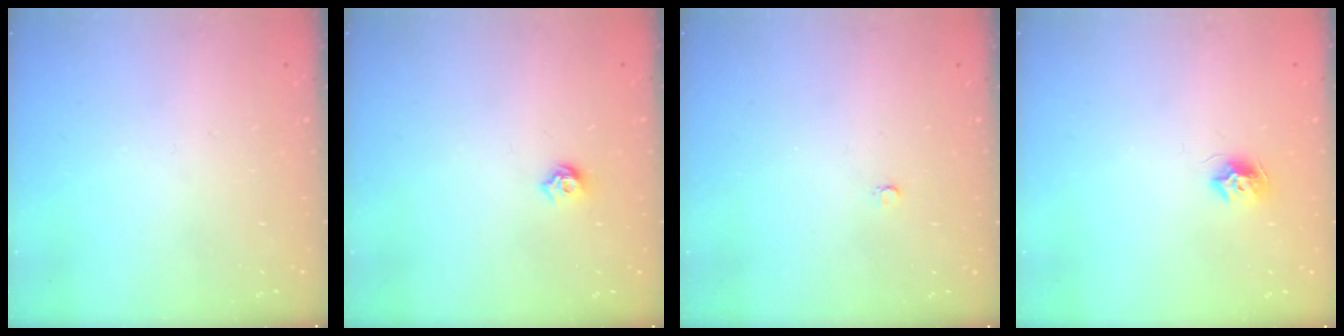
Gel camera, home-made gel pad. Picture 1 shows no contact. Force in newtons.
{"total": 5.9, "press": 5.8, "slide": 1.0}
{"total": 2.0, "press": 2.0, "slide": 0.2}
{"total": 8.2, "press": 8.1, "slide": 0.5}